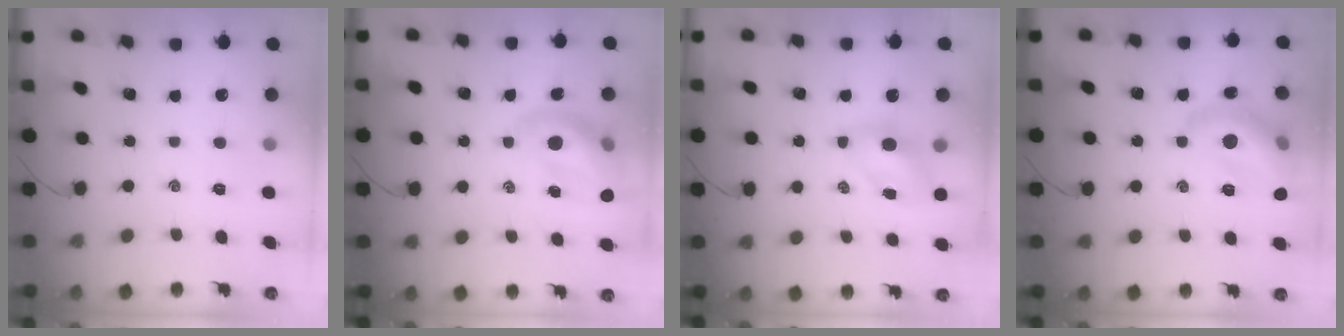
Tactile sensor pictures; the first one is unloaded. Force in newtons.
{"total": 12.6, "press": 12.1, "slide": 3.4}
{"total": 5.3, "press": 5.3, "slide": 0.5}
{"total": 15.5, "press": 15.4, "slide": 1.6}